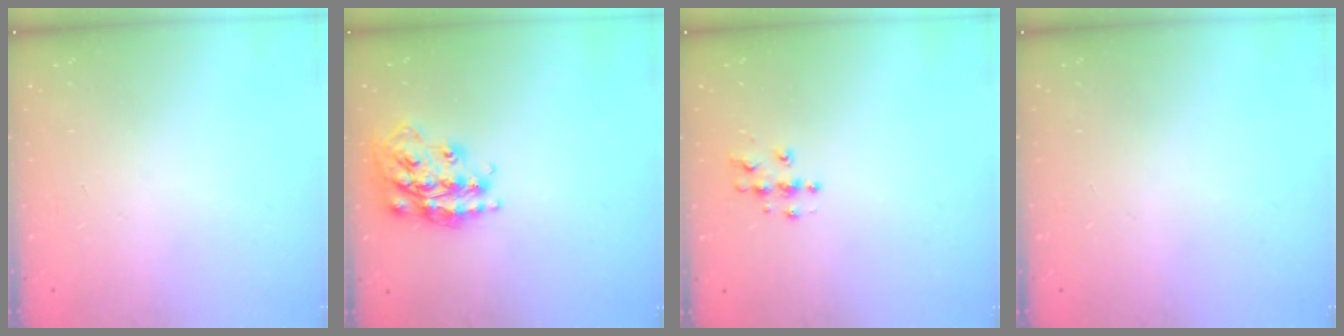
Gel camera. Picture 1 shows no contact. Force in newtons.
{"total": 18.0, "press": 17.9, "slide": 1.1}
{"total": 5.0, "press": 5.0, "slide": 0.2}
{"total": 0.0}